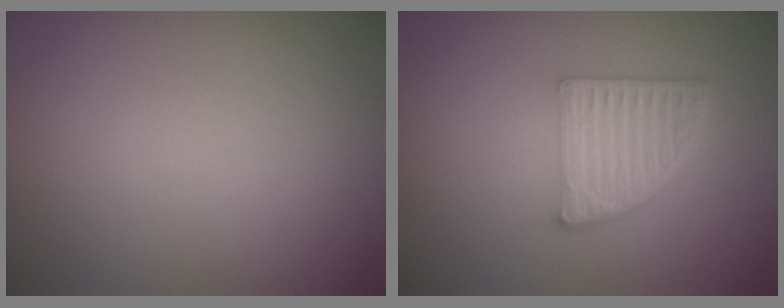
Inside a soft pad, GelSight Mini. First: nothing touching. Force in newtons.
{"total": 4.8, "press": 3.3, "slide": 3.5}